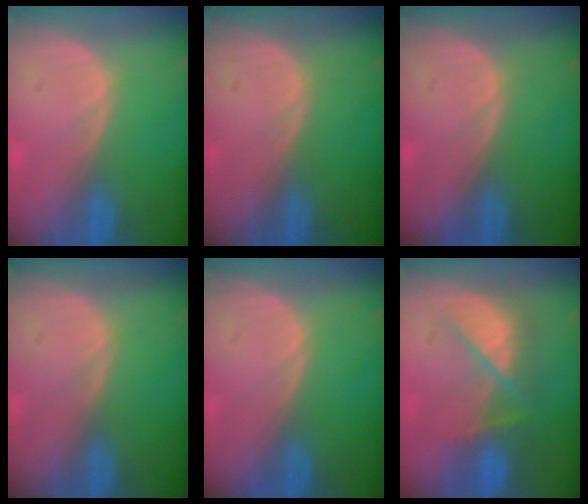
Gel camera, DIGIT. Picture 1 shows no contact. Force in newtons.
{"total": 0.0}
{"total": 0.0}
{"total": 0.0}
{"total": 0.0}
{"total": 7.5, "press": 7.2, "slide": 1.8}